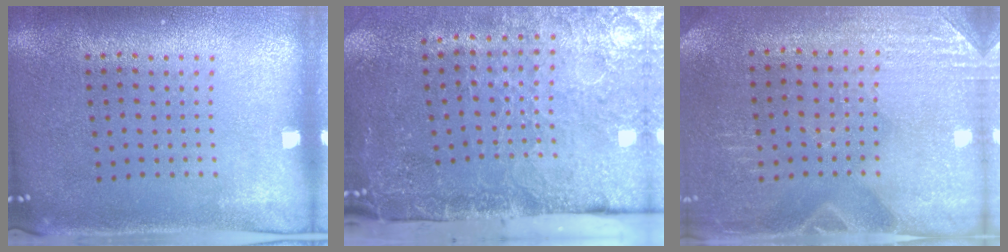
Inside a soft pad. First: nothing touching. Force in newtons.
{"total": 5.1, "press": 4.2, "slide": 3.0}
{"total": 2.9, "press": 2.8, "slide": 0.9}